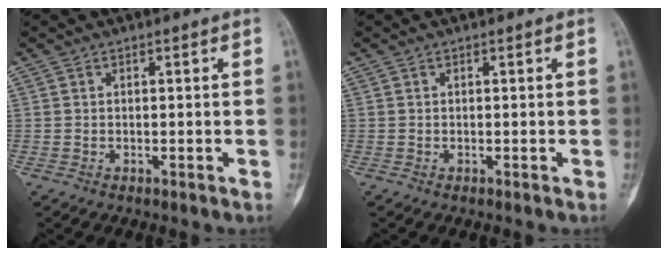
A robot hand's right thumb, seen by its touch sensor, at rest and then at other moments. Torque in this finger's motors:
{"motor_torque": [0.06, 0.06, 0.00, 0.00, 0.00]}